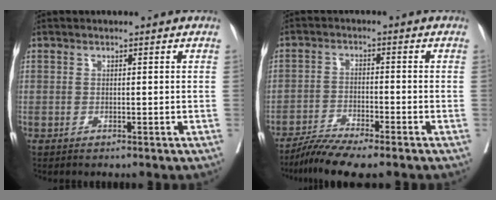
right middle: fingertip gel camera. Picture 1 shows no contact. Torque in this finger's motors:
{"motor_torque": [0.47, -0.46, 0.10, 0.07]}